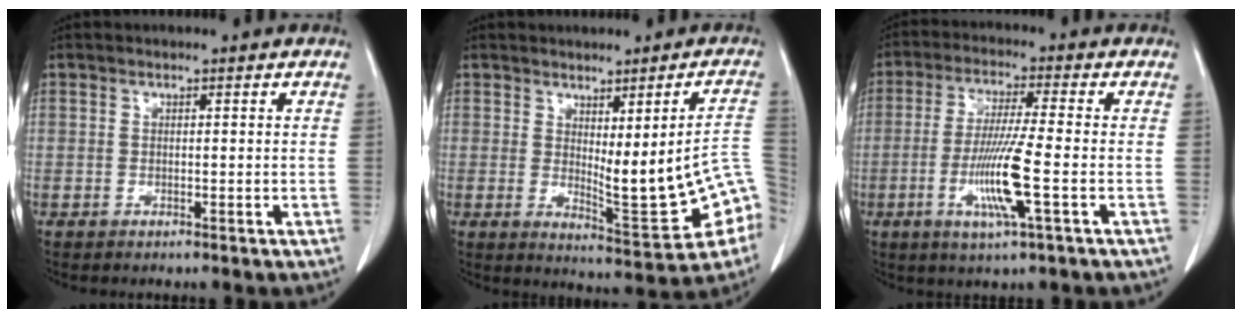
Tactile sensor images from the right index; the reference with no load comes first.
{"total": 12.9, "force": [-2.3, 2.4, 12.5], "torque": [-0.140, 0.000, -0.017]}
{"total": 9.8, "force": [-2.8, -0.4, 9.4], "torque": [-0.187, -0.015, -0.055]}